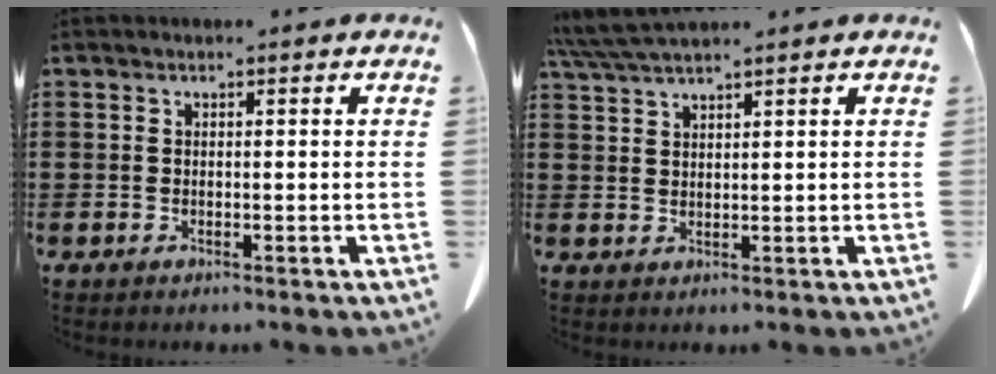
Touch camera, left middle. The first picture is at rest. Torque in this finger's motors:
{"motor_torque": [0.49, 0.34, 0.07, 0.05]}